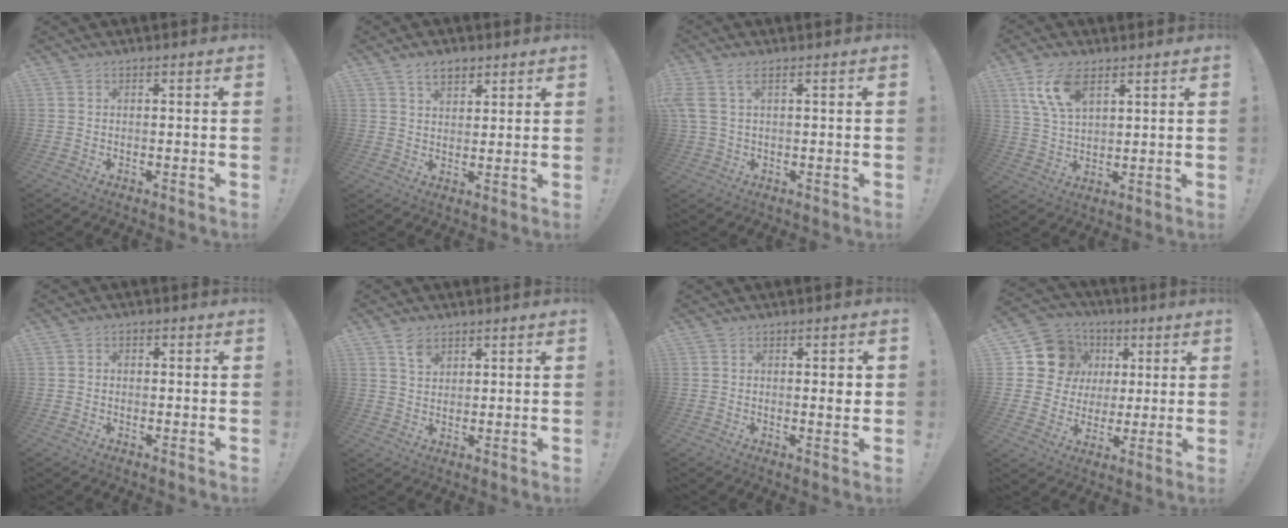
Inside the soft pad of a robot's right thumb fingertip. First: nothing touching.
{"total": 5.6, "force": [3.6, 3.2, 2.7], "torque": [-0.038, -0.015, 0.065]}
{"total": 3.9, "force": [1.5, 1.0, 3.4], "torque": [-0.072, -0.006, 0.029]}
{"total": 10.7, "force": [5.7, 5.5, 7.2], "torque": [-0.139, -0.011, 0.108]}
{"total": 1.3, "force": [-0.7, 1.0, 0.6], "torque": [-0.009, 0.006, -0.013]}
{"total": 4.2, "force": [2.9, 2.5, 1.6], "torque": [-0.017, -0.019, 0.052]}
{"total": 2.5, "force": [0.4, 0.5, 2.4], "torque": [-0.030, -0.005, 0.002]}
{"total": 14.4, "force": [4.2, 12.9, 4.9], "torque": [-0.062, -0.013, 0.099]}